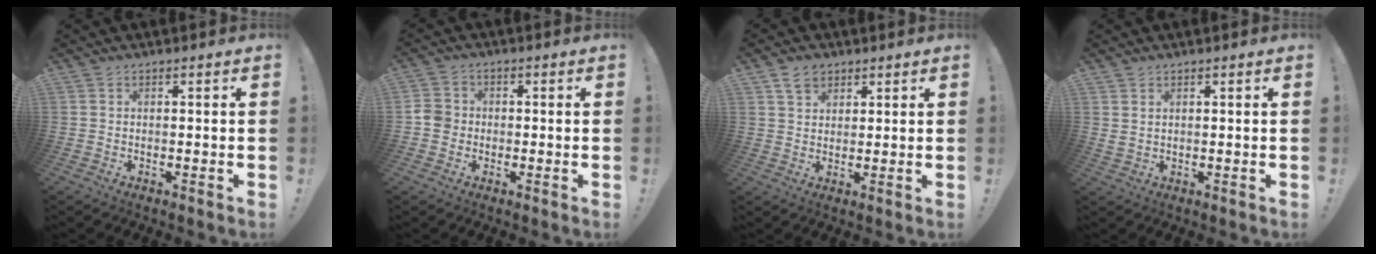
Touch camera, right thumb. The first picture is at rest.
{"total": 5.0, "force": [-1.0, 4.6, 1.7], "torque": [-0.024, 0.012, -0.018]}
{"total": 5.3, "force": [3.4, 3.6, 1.9], "torque": [-0.029, -0.010, 0.062]}
{"total": 1.9, "force": [1.2, 0.8, 1.2], "torque": [-0.019, -0.003, 0.023]}